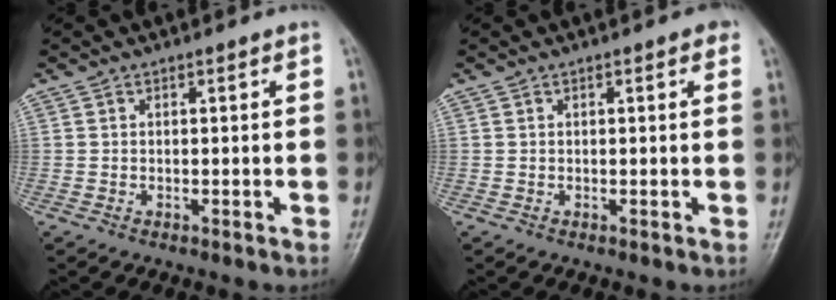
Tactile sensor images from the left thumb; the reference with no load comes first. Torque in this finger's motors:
{"motor_torque": [0.28, -0.08, 0.05, -0.15, 0.00]}